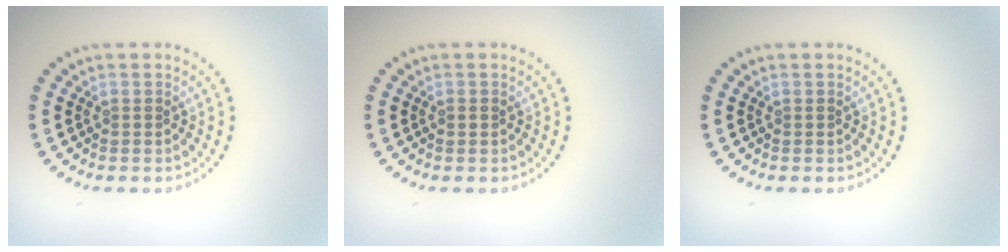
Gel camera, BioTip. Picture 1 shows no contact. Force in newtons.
{"total": 0.8, "press": 0.8, "slide": 0.1}
{"total": 0.0}